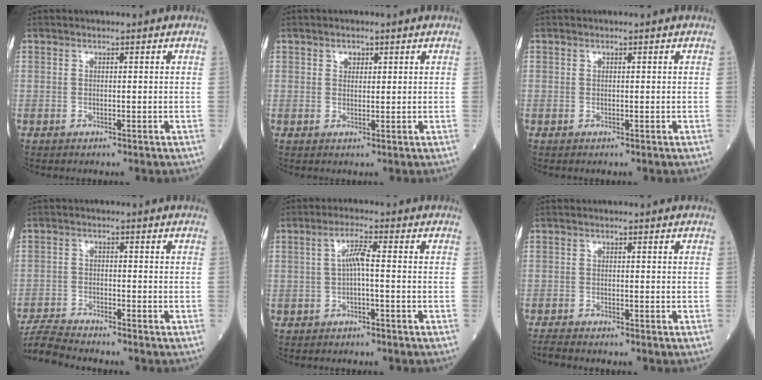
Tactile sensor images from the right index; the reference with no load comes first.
{"total": 1.4, "force": [0.8, 0.9, 0.6], "torque": [-0.006, -0.002, 0.011]}
{"total": 0.0}
{"total": 5.9, "force": [-5.7, -1.2, 0.6], "torque": [-0.014, -0.011, -0.111]}
{"total": 3.2, "force": [-0.2, 0.2, 3.2], "torque": [-0.059, 0.010, -0.003]}
{"total": 2.0, "force": [-2.0, -0.3, 0.4], "torque": [-0.015, -0.010, -0.039]}